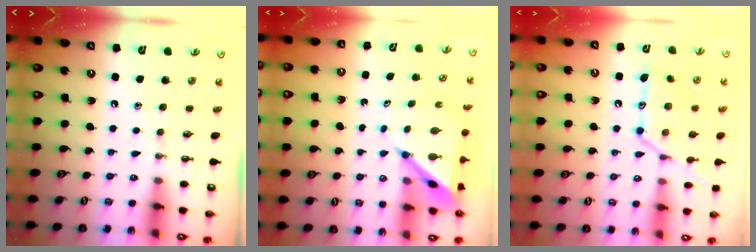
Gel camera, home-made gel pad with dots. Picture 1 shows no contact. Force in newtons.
{"total": 6.5, "press": 6.5, "slide": 0.7}
{"total": 15.1, "press": 15.1, "slide": 1.3}